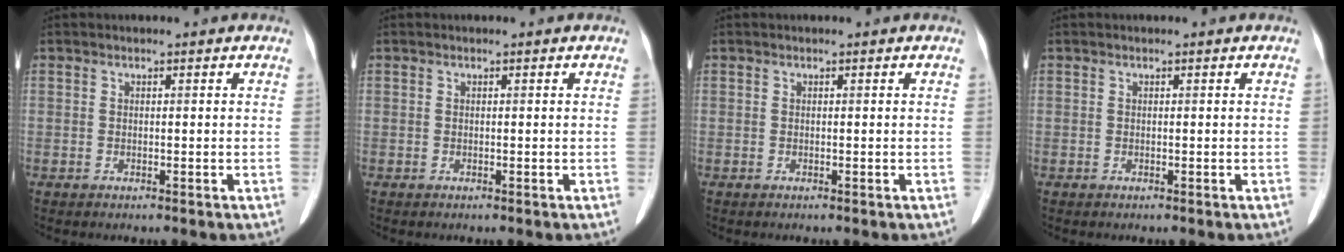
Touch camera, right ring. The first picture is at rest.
{"total": 0.0}
{"total": 0.0}
{"total": 0.0}